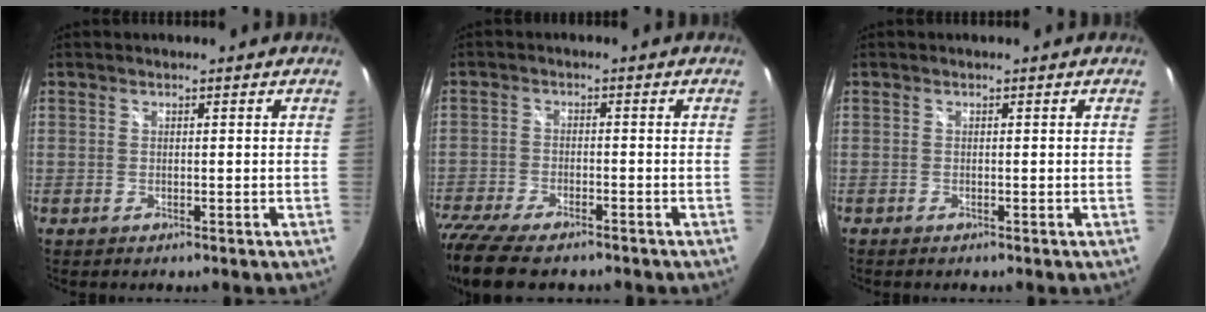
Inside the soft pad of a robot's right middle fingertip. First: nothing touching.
{"total": 13.6, "force": [-10.8, 4.2, 7.0], "torque": [-0.174, -0.052, -0.187]}
{"total": 0.0}